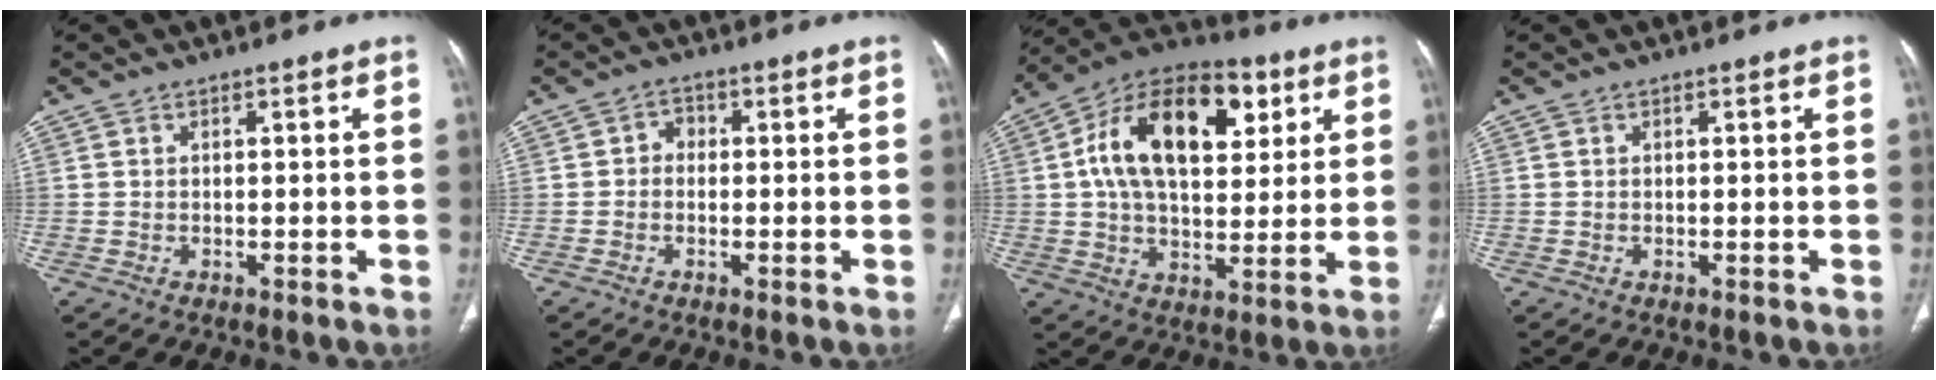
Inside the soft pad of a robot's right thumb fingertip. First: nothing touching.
{"total": 2.1, "force": [-0.3, 1.8, 1.1], "torque": [-0.003, 0.007, -0.014]}
{"total": 21.7, "force": [6.3, 12.6, 16.5], "torque": [-0.244, 0.005, 0.093]}
{"total": 0.0}